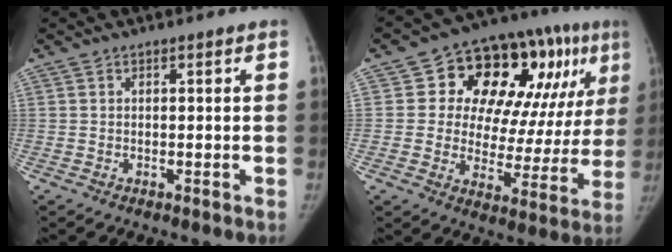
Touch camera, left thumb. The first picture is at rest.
{"total": 22.7, "force": [8.5, 12.2, 17.2], "torque": [-0.187, 0.007, 0.122]}